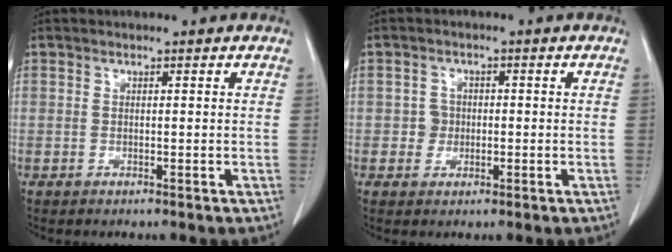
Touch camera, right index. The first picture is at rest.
{"total": 2.3, "force": [-0.1, 2.2, 0.5], "torque": [0.005, 0.010, 0.000]}